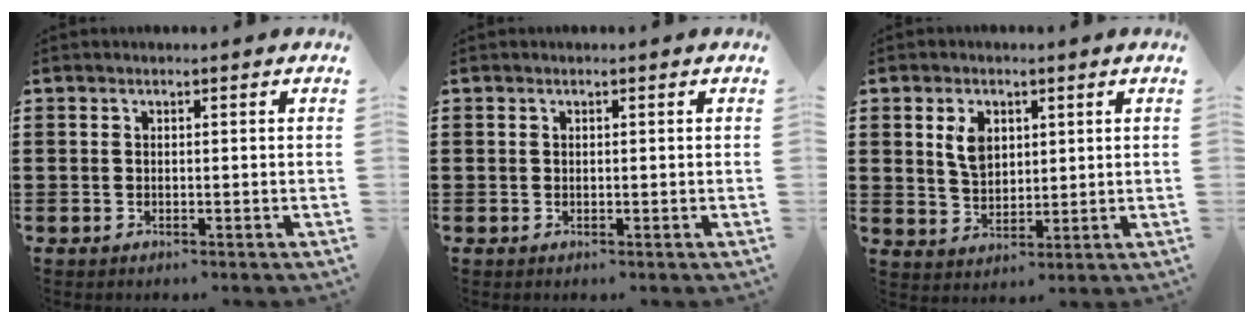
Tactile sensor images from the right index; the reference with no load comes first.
{"total": 0.0}
{"total": 5.1, "force": [1.7, 3.2, 3.5], "torque": [-0.072, 0.008, 0.027]}